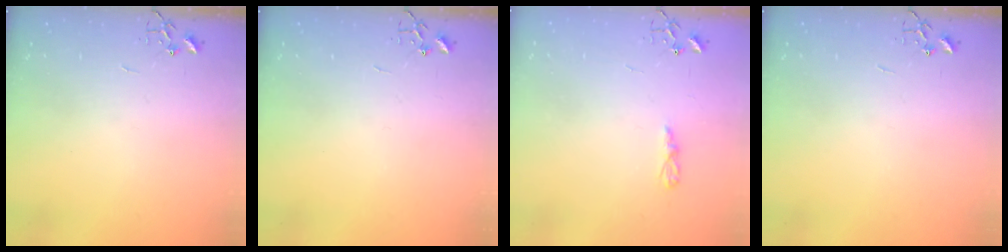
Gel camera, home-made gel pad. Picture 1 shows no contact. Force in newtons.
{"total": 0.0}
{"total": 3.5, "press": 3.5, "slide": 0.4}
{"total": 0.0}